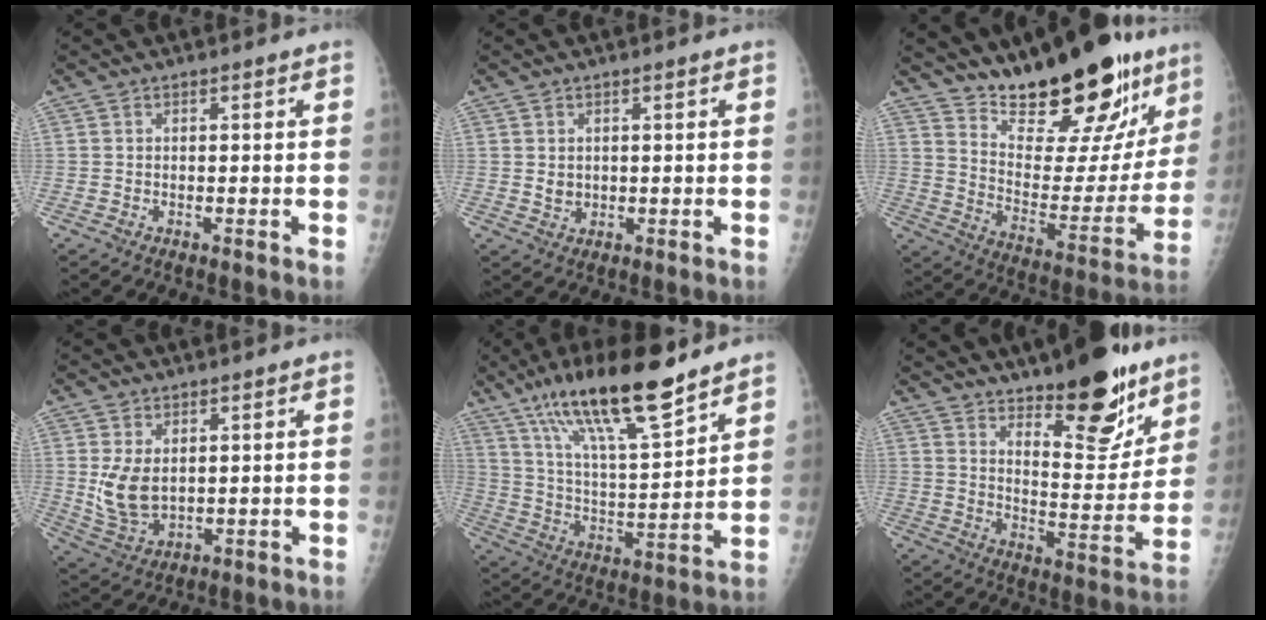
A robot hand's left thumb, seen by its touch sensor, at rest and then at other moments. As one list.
[{"total": 2.1, "force": [0.4, 1.7, 1.0], "torque": [-0.011, -0.004, 0.013]}, {"total": 28.7, "force": [22.0, 9.3, 15.9], "torque": [-0.211, -0.115, 0.330]}, {"total": 7.7, "force": [1.3, 5.0, 5.7], "torque": [-0.099, -0.017, 0.041]}, {"total": 19.9, "force": [14.1, 4.1, 13.5], "torque": [-0.215, -0.065, 0.250]}, {"total": 18.0, "force": [12.4, 6.3, 11.4], "torque": [-0.112, -0.096, 0.192]}]